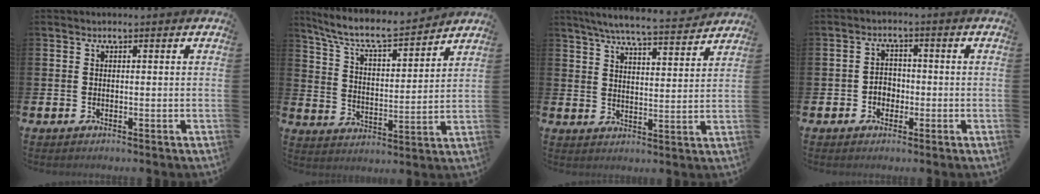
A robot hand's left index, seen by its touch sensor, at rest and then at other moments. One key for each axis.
{"total": 7.9, "fx": 7.3, "fy": 1.3, "fz": 2.9, "tx": -0.095, "ty": -0.048, "tz": 0.126}
{"total": 6.3, "fx": 5.9, "fy": 0.1, "fz": 2.2, "tx": -0.054, "ty": -0.041, "tz": 0.100}
{"total": 2.6, "fx": -0.9, "fy": 2.1, "fz": 1.2, "tx": -0.014, "ty": 0.002, "tz": -0.024}